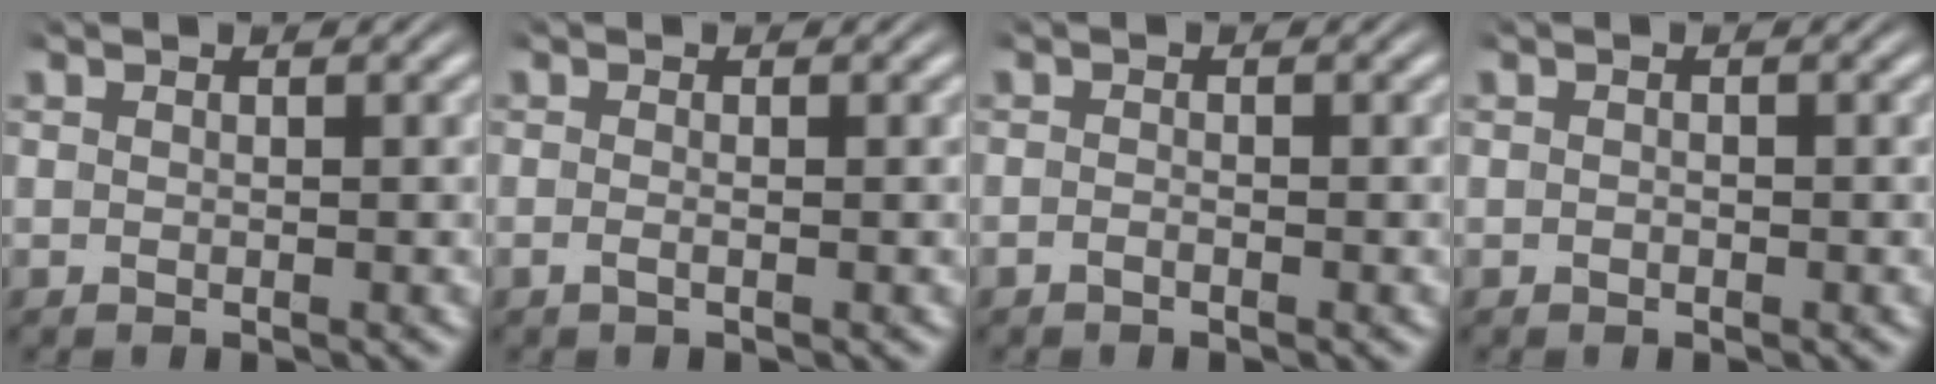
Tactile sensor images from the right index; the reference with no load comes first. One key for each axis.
{"total": 0.9, "fx": -0.7, "fy": 0.1, "fz": 0.6, "tx": -0.020, "ty": -0.008, "tz": -0.011}
{"total": 0.8, "fx": -0.8, "fy": 0.1, "fz": 0.2, "tx": -0.006, "ty": -0.003, "tz": -0.016}
{"total": 0.0}